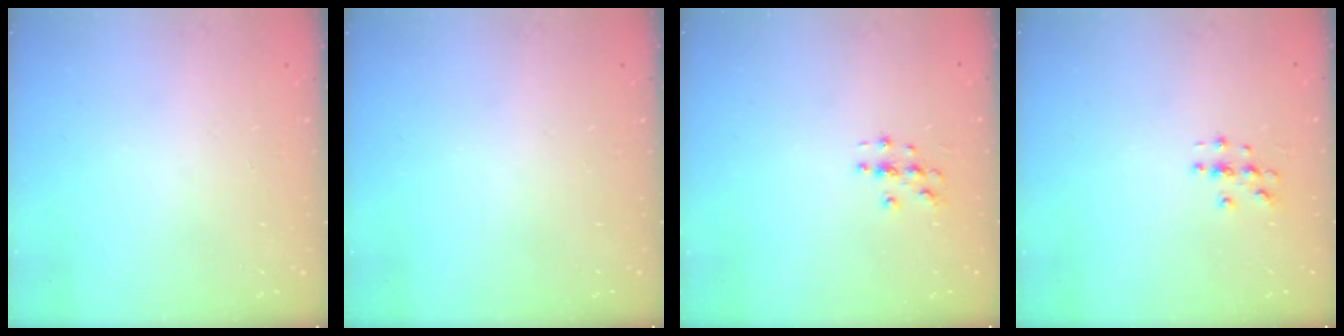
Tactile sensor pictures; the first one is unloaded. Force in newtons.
{"total": 0.0}
{"total": 2.8, "press": 2.8, "slide": 0.3}
{"total": 2.8, "press": 2.8, "slide": 0.3}